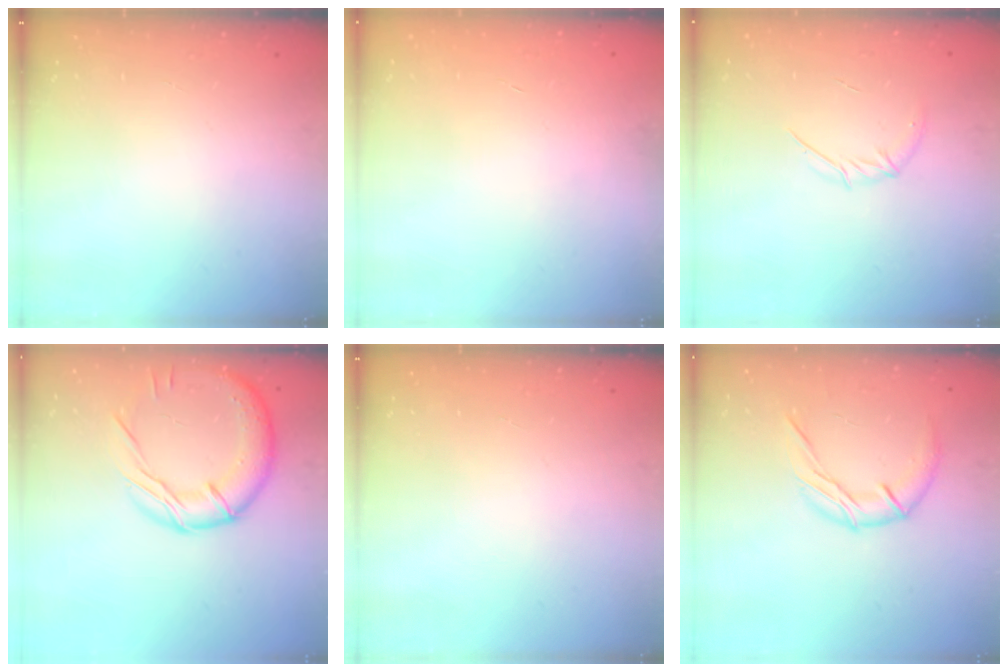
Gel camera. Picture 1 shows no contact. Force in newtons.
{"total": 0.0}
{"total": 5.1, "press": 4.9, "slide": 1.5}
{"total": 17.0, "press": 16.9, "slide": 1.0}
{"total": 0.0}
{"total": 10.8, "press": 10.8, "slide": 0.5}